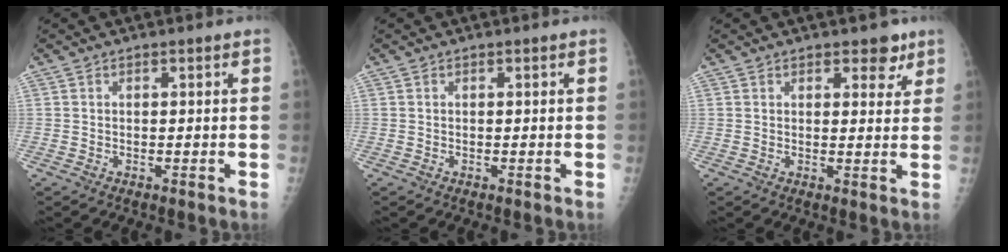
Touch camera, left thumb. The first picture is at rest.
{"total": 0.0}
{"total": 4.1, "force": [2.6, 2.2, 2.3], "torque": [-0.004, -0.012, 0.030]}